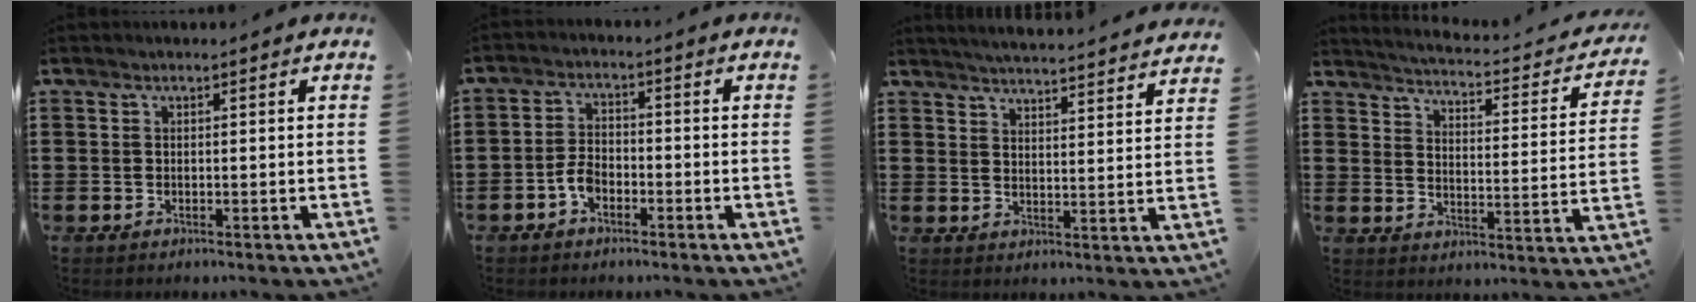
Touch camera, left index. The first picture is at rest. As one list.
[{"total": 3.5, "force": [-1.9, 1.9, 2.2], "torque": [-0.057, 0.002, -0.041]}, {"total": 4.3, "force": [4.1, -0.8, 0.4], "torque": [-0.026, -0.033, 0.070]}, {"total": 2.4, "force": [2.2, -0.4, 1.0], "torque": [-0.038, -0.026, 0.025]}]